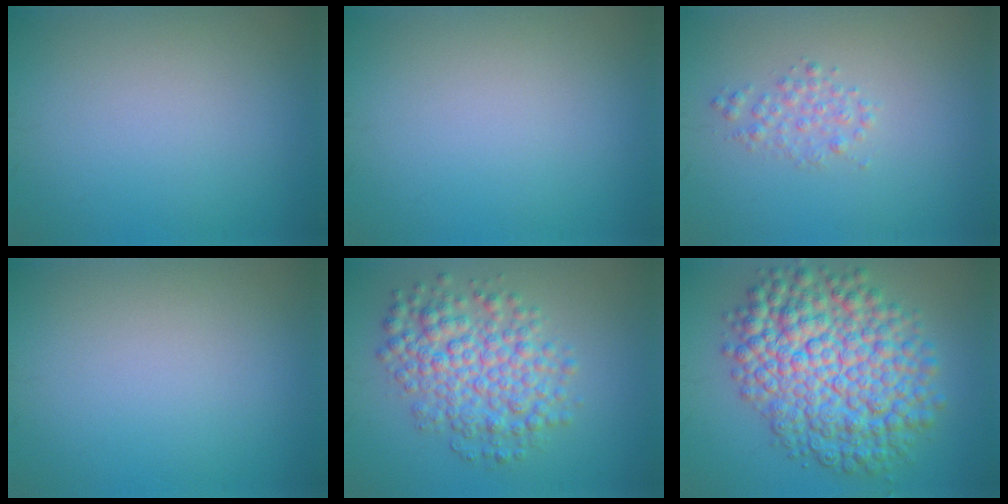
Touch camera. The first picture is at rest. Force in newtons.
{"total": 0.0}
{"total": 1.6, "press": 1.6, "slide": 0.1}
{"total": 0.0}
{"total": 6.3, "press": 6.3, "slide": 0.1}
{"total": 11.4, "press": 11.4, "slide": 0.2}